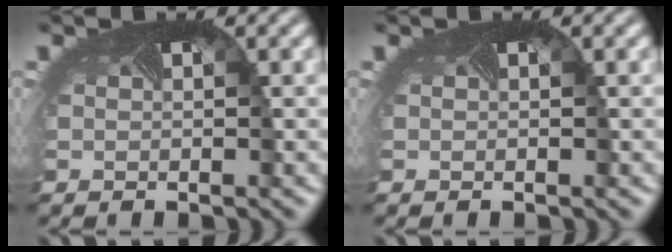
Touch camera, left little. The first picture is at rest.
{"total": 0.0}